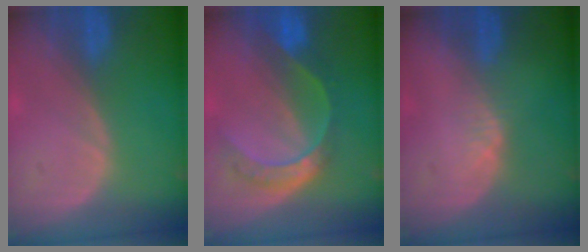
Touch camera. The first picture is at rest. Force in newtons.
{"total": 7.7, "press": 6.4, "slide": 4.3}
{"total": 1.7, "press": 1.5, "slide": 0.8}